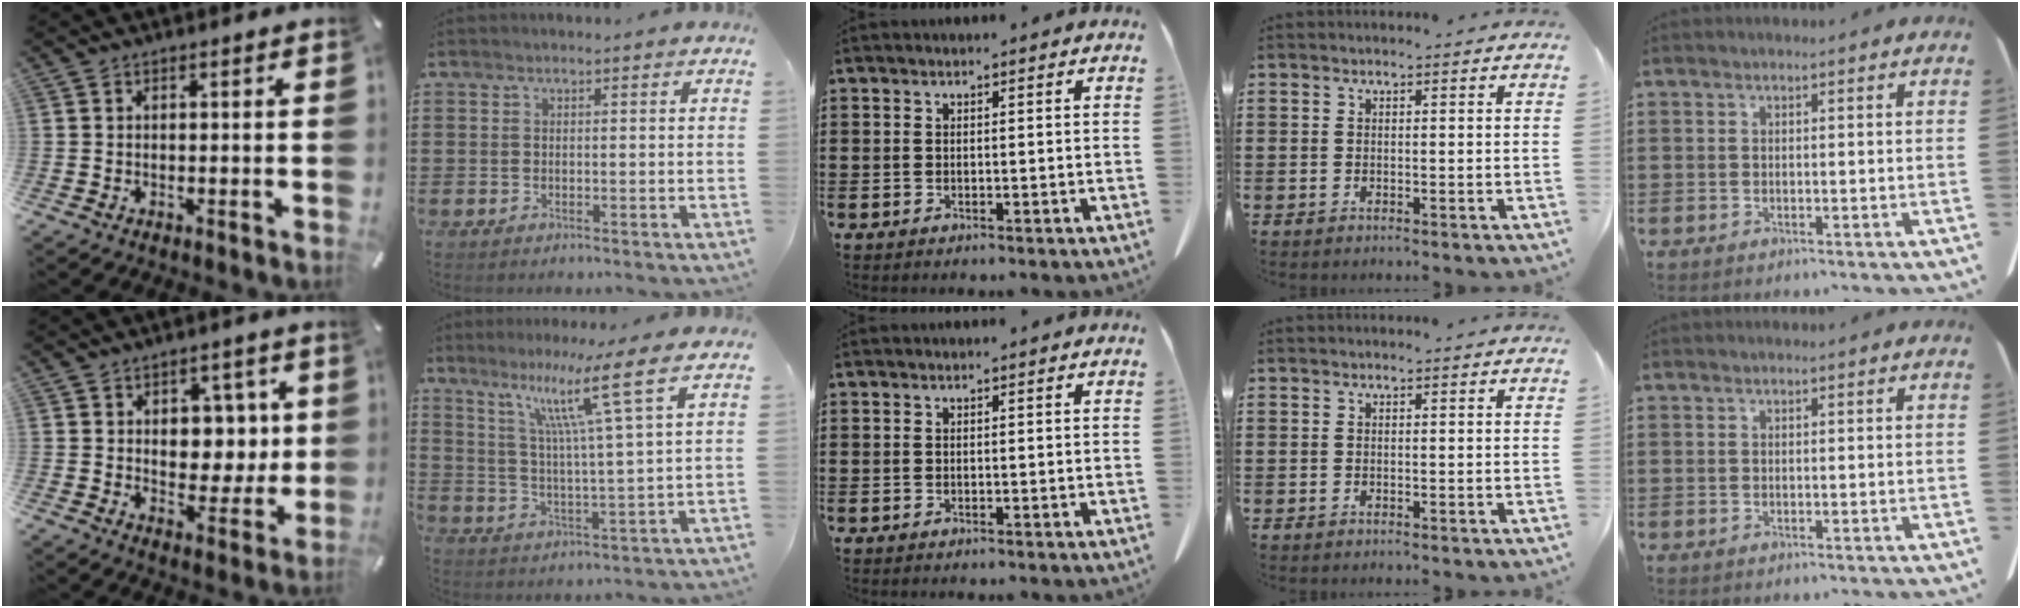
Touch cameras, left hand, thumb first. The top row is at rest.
{"thumb": {"total": 8.0, "force": [2.1, 6.5, 4.1], "torque": [-0.047, -0.006, 0.033]}, "index": {"total": 10.9, "force": [6.9, -0.9, 8.4], "torque": [-0.166, -0.025, 0.104]}}